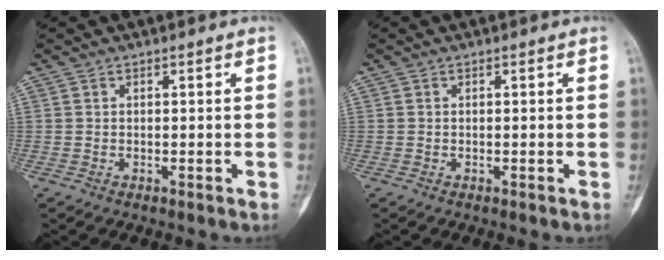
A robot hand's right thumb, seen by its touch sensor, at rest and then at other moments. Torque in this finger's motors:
{"motor_torque": [0.24, 0.07, 0.22, 0.00, 0.03]}